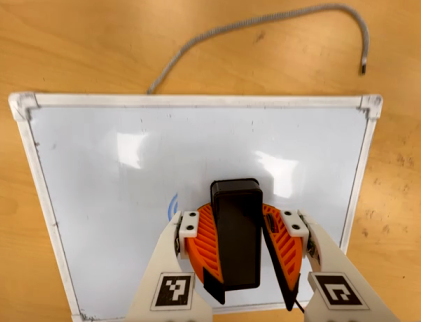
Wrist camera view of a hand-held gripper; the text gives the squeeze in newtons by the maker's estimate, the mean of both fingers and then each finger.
{"total": 13.8, "left": 15.2, "right": 12.4}